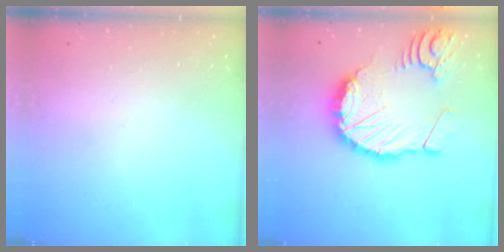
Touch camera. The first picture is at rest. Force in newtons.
{"total": 18.6, "press": 18.4, "slide": 2.6}